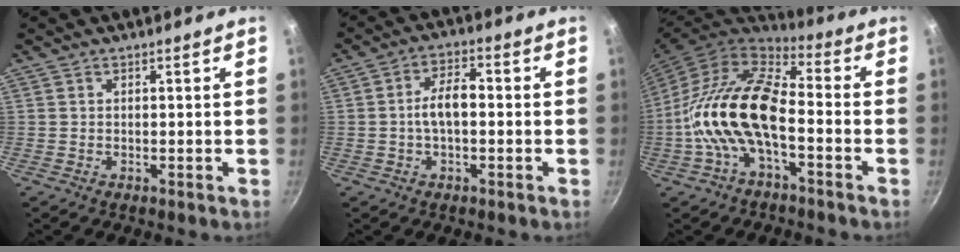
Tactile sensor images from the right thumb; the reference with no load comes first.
{"total": 6.3, "force": [-0.5, 3.2, 5.4], "torque": [-0.086, 0.028, -0.015]}
{"total": 16.5, "force": [-3.4, 8.1, 14.0], "torque": [-0.257, 0.040, -0.079]}